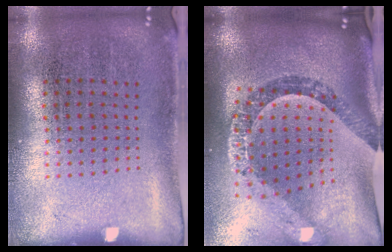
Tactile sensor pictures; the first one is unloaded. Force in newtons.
{"total": 2.5, "press": 2.1, "slide": 1.3}